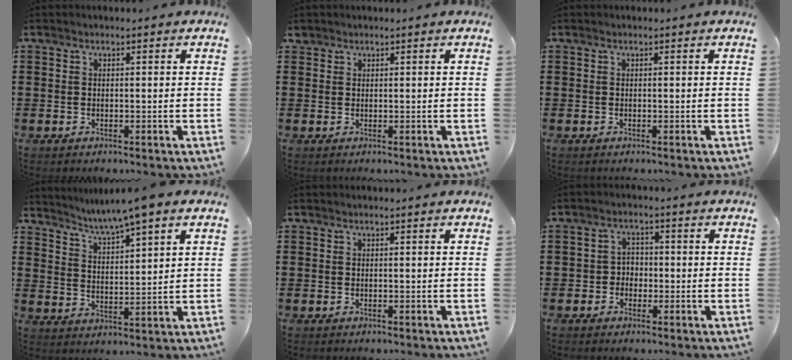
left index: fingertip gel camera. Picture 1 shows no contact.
{"total": 1.0, "force": [0.8, 0.5, 0.2], "torque": [-0.007, 0.003, 0.016]}
{"total": 0.0}
{"total": 4.3, "force": [3.7, -1.1, 2.0], "torque": [-0.054, -0.025, 0.057]}
{"total": 0.0}
{"total": 2.5, "force": [-1.1, 2.1, 0.7], "torque": [-0.023, 0.007, -0.026]}